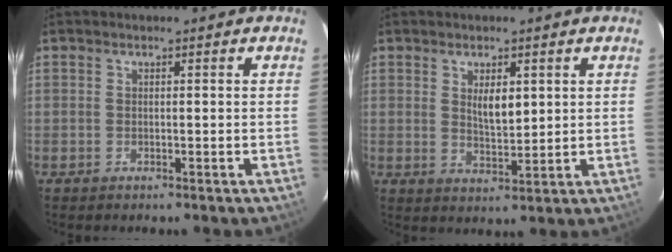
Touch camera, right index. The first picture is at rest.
{"total": 4.8, "force": [1.5, 2.1, 4.0], "torque": [-0.063, -0.002, 0.030]}